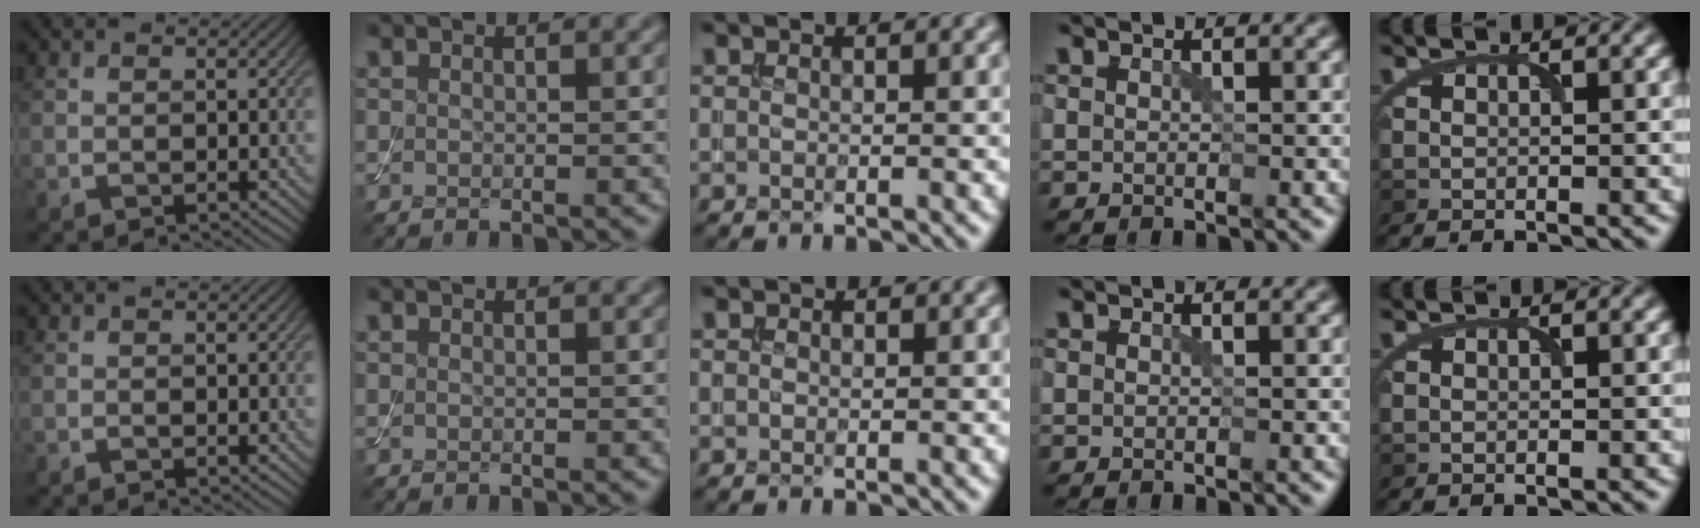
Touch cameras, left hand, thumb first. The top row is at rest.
{}